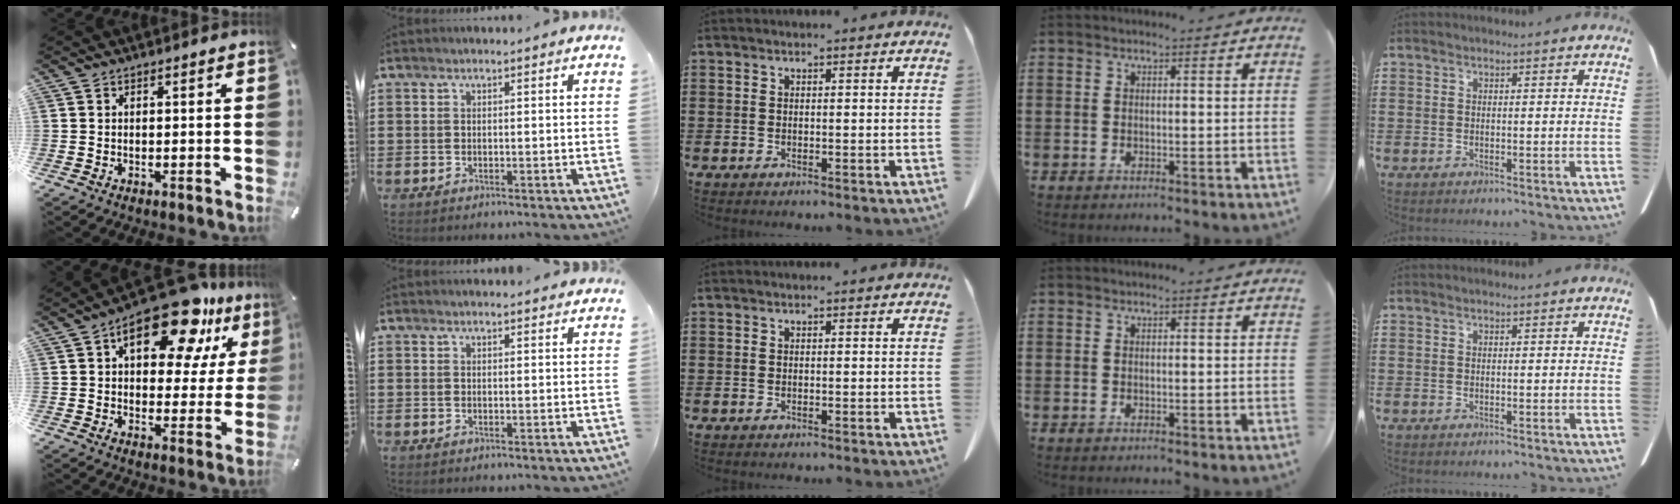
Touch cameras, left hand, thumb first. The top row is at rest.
{"thumb": {"total": 18.9, "force": [10.7, 9.0, 12.8], "torque": [-0.183, -0.051, 0.174]}, "index": {"total": 0.9, "force": [0.9, 0.0, 0.2], "torque": [-0.005, 0.000, 0.018]}}